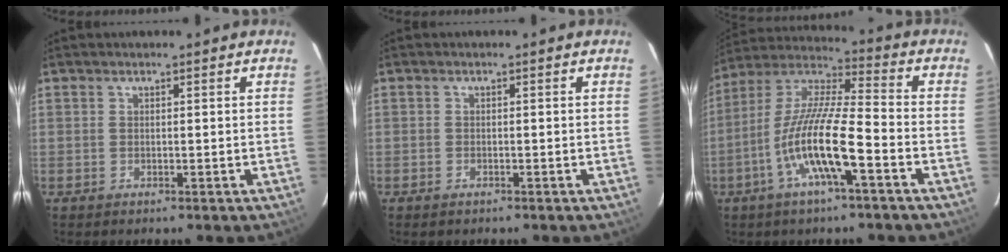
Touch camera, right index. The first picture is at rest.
{"total": 0.8, "force": [-0.7, 0.5, 0.2], "torque": [-0.005, 0.000, -0.012]}
{"total": 14.2, "force": [-5.7, 1.9, 12.8], "torque": [-0.253, -0.004, -0.115]}